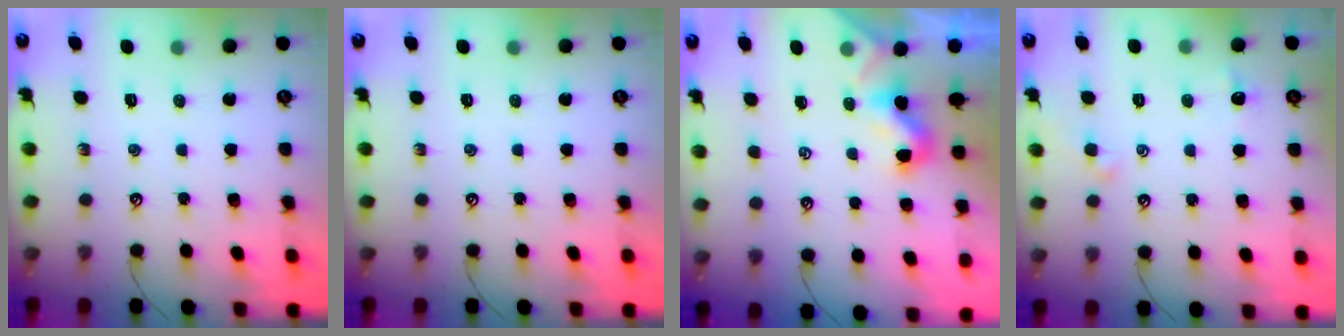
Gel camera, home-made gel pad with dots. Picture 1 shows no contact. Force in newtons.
{"total": 0.0}
{"total": 0.0}
{"total": 1.2, "press": 1.1, "slide": 0.4}